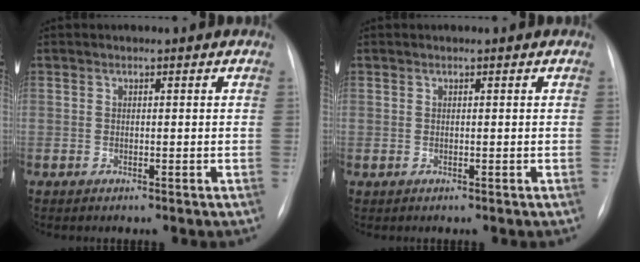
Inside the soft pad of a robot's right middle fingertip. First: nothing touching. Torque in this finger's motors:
{"motor_torque": [-0.31, -0.16, -0.05, -0.01]}